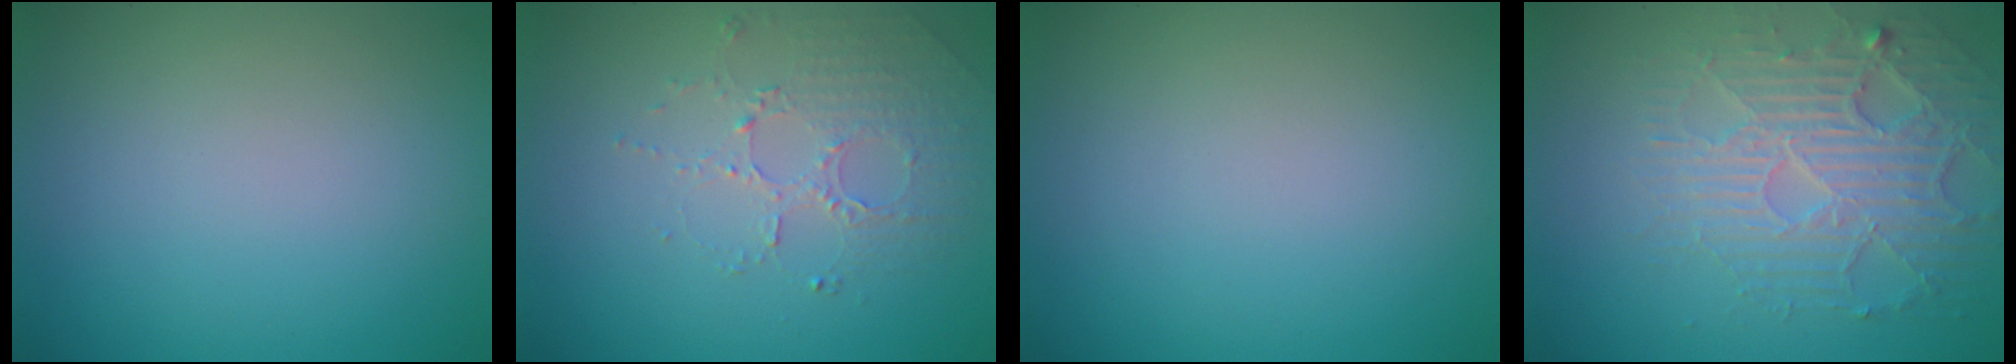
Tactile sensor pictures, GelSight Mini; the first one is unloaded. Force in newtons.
{"total": 1.9, "press": 1.5, "slide": 1.1}
{"total": 0.0}
{"total": 4.9, "press": 4.2, "slide": 2.5}